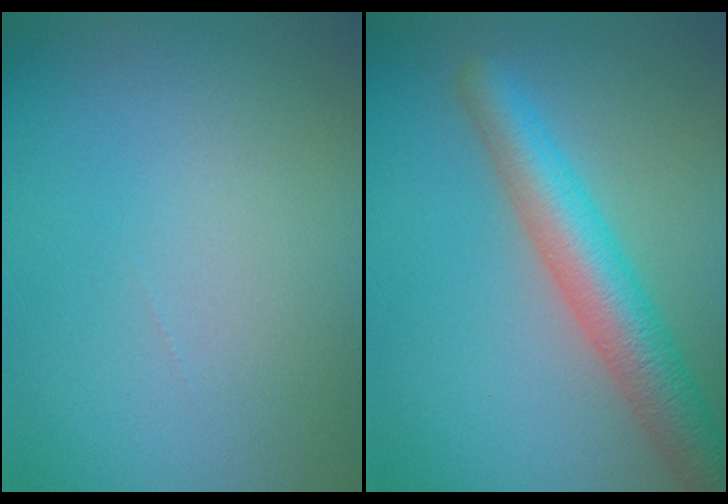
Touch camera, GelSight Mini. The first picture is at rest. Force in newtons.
{"total": 5.8, "press": 5.8, "slide": 0.2}